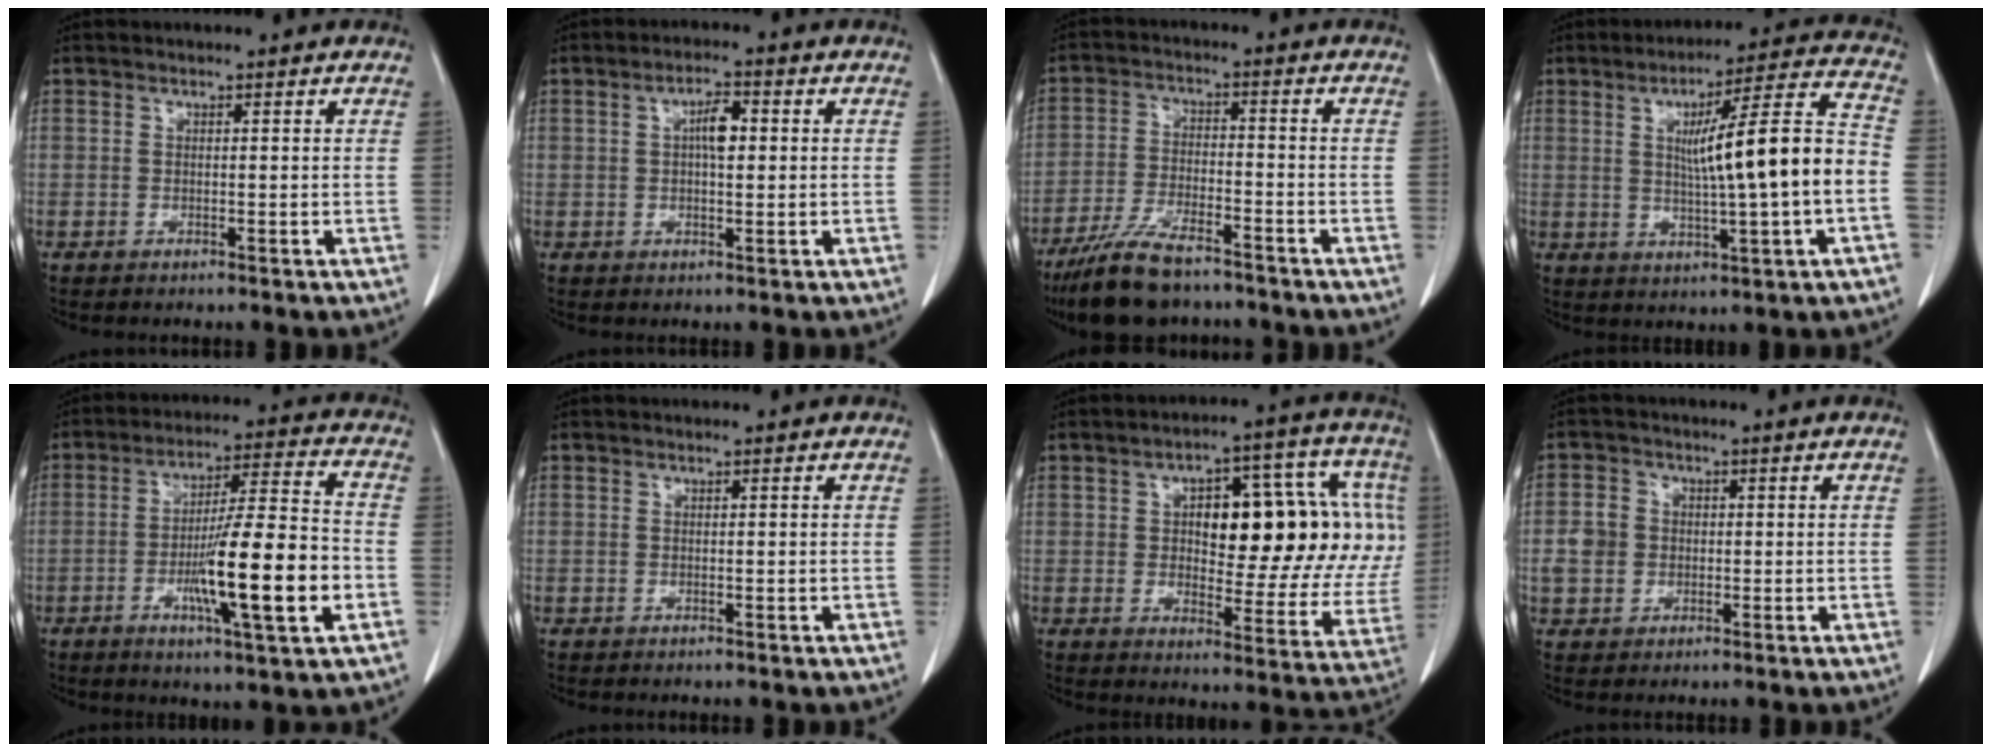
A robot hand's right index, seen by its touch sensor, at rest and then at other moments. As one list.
[{"total": 3.8, "force": [0.5, 1.2, 3.5], "torque": [-0.062, 0.007, 0.007]}, {"total": 10.9, "force": [-8.8, 2.6, 6.0], "torque": [-0.119, -0.024, -0.156]}, {"total": 14.7, "force": [-0.5, -0.1, 14.7], "torque": [-0.221, 0.016, -0.008]}, {"total": 15.6, "force": [-4.3, 0.8, 15.0], "torque": [-0.248, -0.005, -0.070]}, {"total": 0.0}, {"total": 21.9, "force": [3.8, 8.9, 19.7], "torque": [-0.237, 0.040, 0.061]}, {"total": 4.2, "force": [-0.2, 3.8, 1.7], "torque": [-0.043, 0.013, -0.001]}]